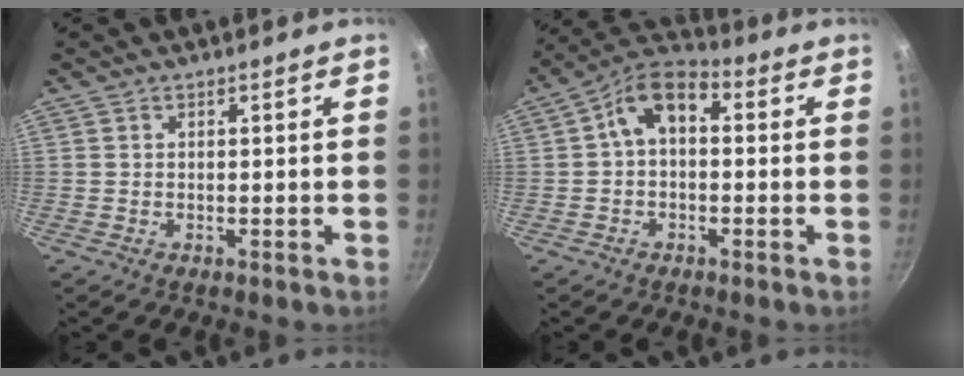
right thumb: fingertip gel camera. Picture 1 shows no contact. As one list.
[{"total": 9.1, "force": [1.0, 5.8, 7.0], "torque": [-0.106, 0.030, 0.000]}]